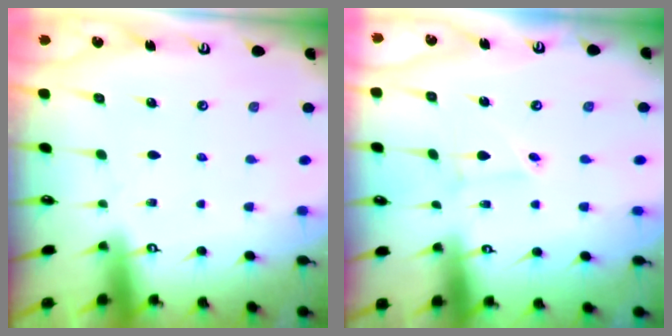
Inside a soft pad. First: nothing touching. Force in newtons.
{"total": 2.1, "press": 2.1, "slide": 0.2}